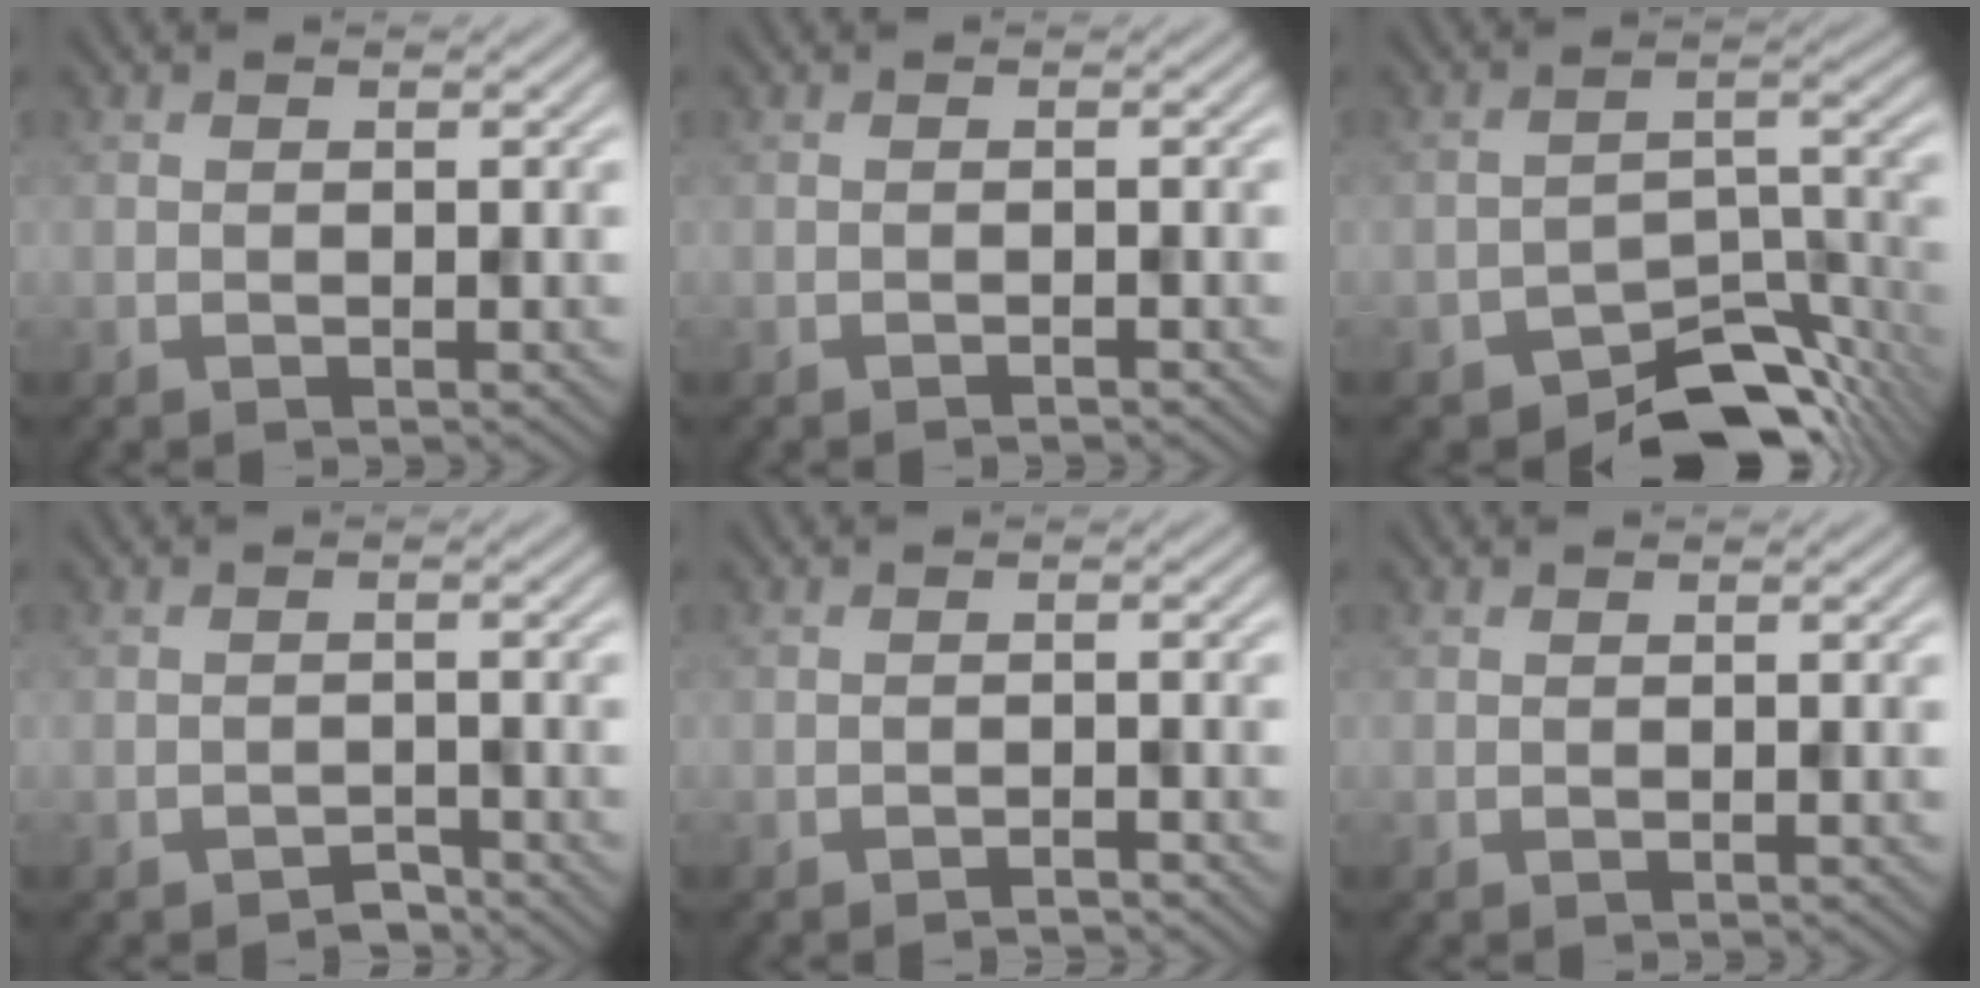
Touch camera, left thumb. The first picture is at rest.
{"total": 0.5, "force": [-0.5, 0.0, 0.1], "torque": [0.000, 0.002, -0.010]}
{"total": 10.1, "force": [-7.7, 4.3, 4.8], "torque": [-0.054, -0.012, -0.129]}
{"total": 1.7, "force": [-1.5, 0.6, 0.5], "torque": [-0.005, 0.003, -0.028]}
{"total": 1.1, "force": [-1.1, 0.1, 0.4], "torque": [-0.003, 0.002, -0.021]}
{"total": 0.0}